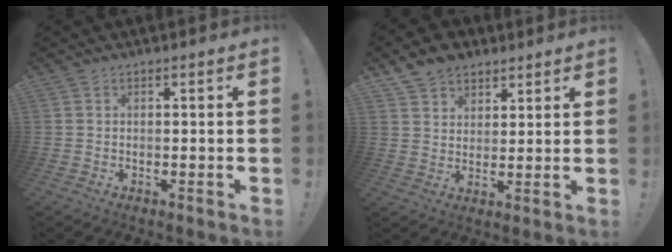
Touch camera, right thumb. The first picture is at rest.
{"total": 8.0, "force": [5.8, 5.2, 1.8], "torque": [-0.033, -0.032, 0.115]}